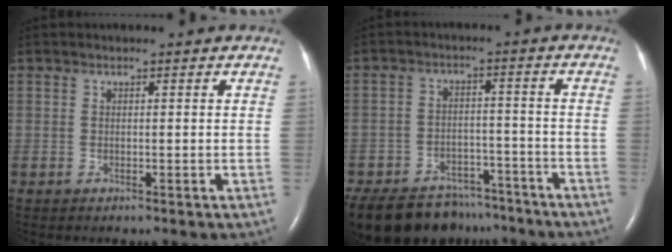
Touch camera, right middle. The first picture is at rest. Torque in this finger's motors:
{"motor_torque": [1.07, -1.07, 0.27, 0.06]}